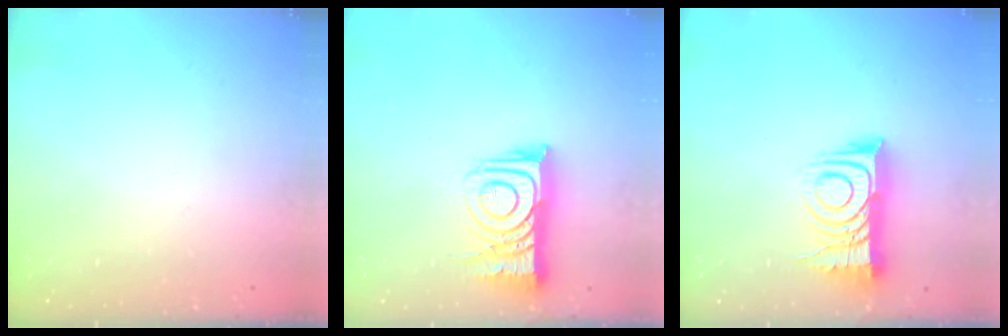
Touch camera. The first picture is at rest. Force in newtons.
{"total": 10.9, "press": 10.9, "slide": 1.1}
{"total": 12.7, "press": 12.7, "slide": 0.9}